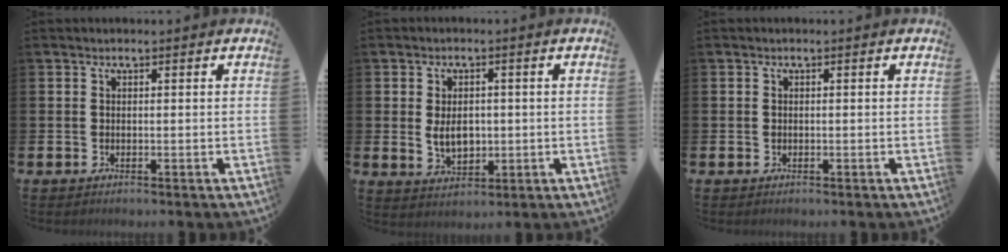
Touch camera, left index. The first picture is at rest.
{"total": 4.2, "force": [0.2, 2.9, 3.1], "torque": [-0.040, 0.001, -0.002]}
{"total": 0.0}